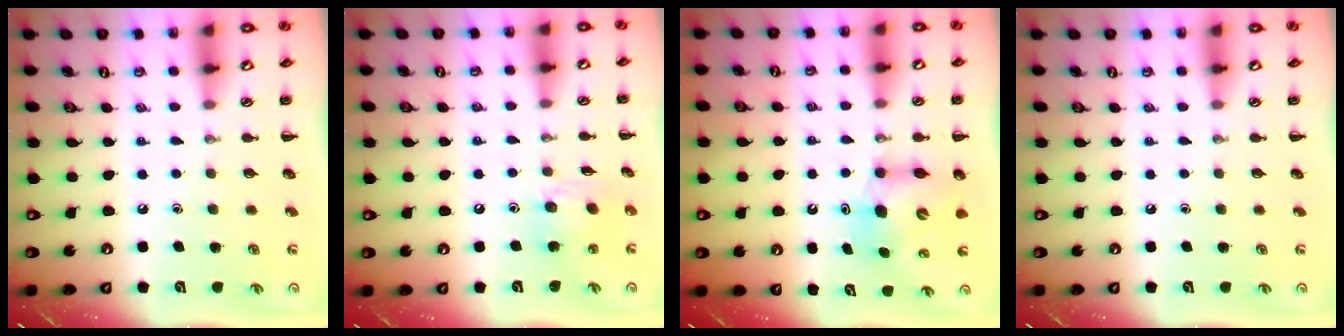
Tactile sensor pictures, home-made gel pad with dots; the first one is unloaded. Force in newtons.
{"total": 10.1, "press": 9.9, "slide": 1.9}
{"total": 6.7, "press": 6.6, "slide": 1.0}
{"total": 0.0}